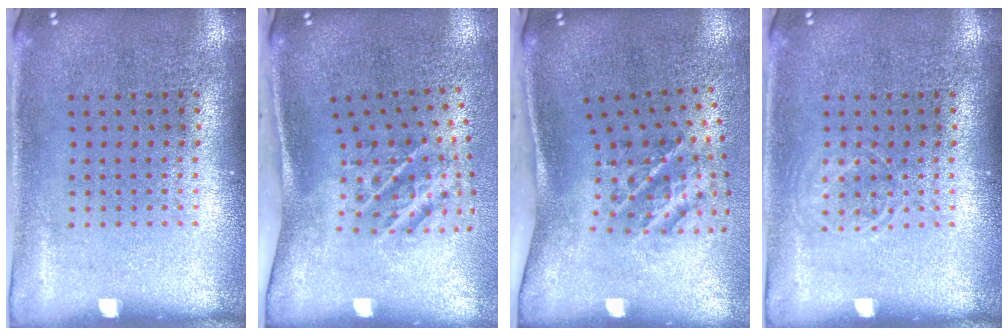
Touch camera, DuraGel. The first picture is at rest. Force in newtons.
{"total": 2.4, "press": 1.4, "slide": 2.0}
{"total": 2.1, "press": 1.3, "slide": 1.7}
{"total": 1.1, "press": 1.1, "slide": 0.2}